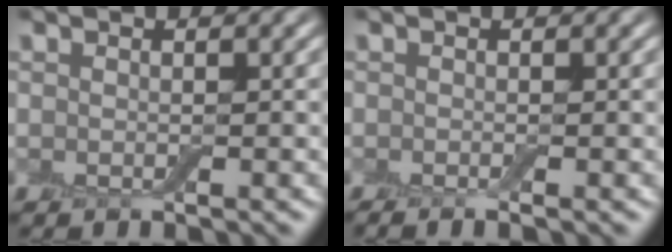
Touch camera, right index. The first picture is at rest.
{"total": 1.2, "force": [-0.7, 0.2, 1.0], "torque": [-0.008, -0.005, -0.011]}